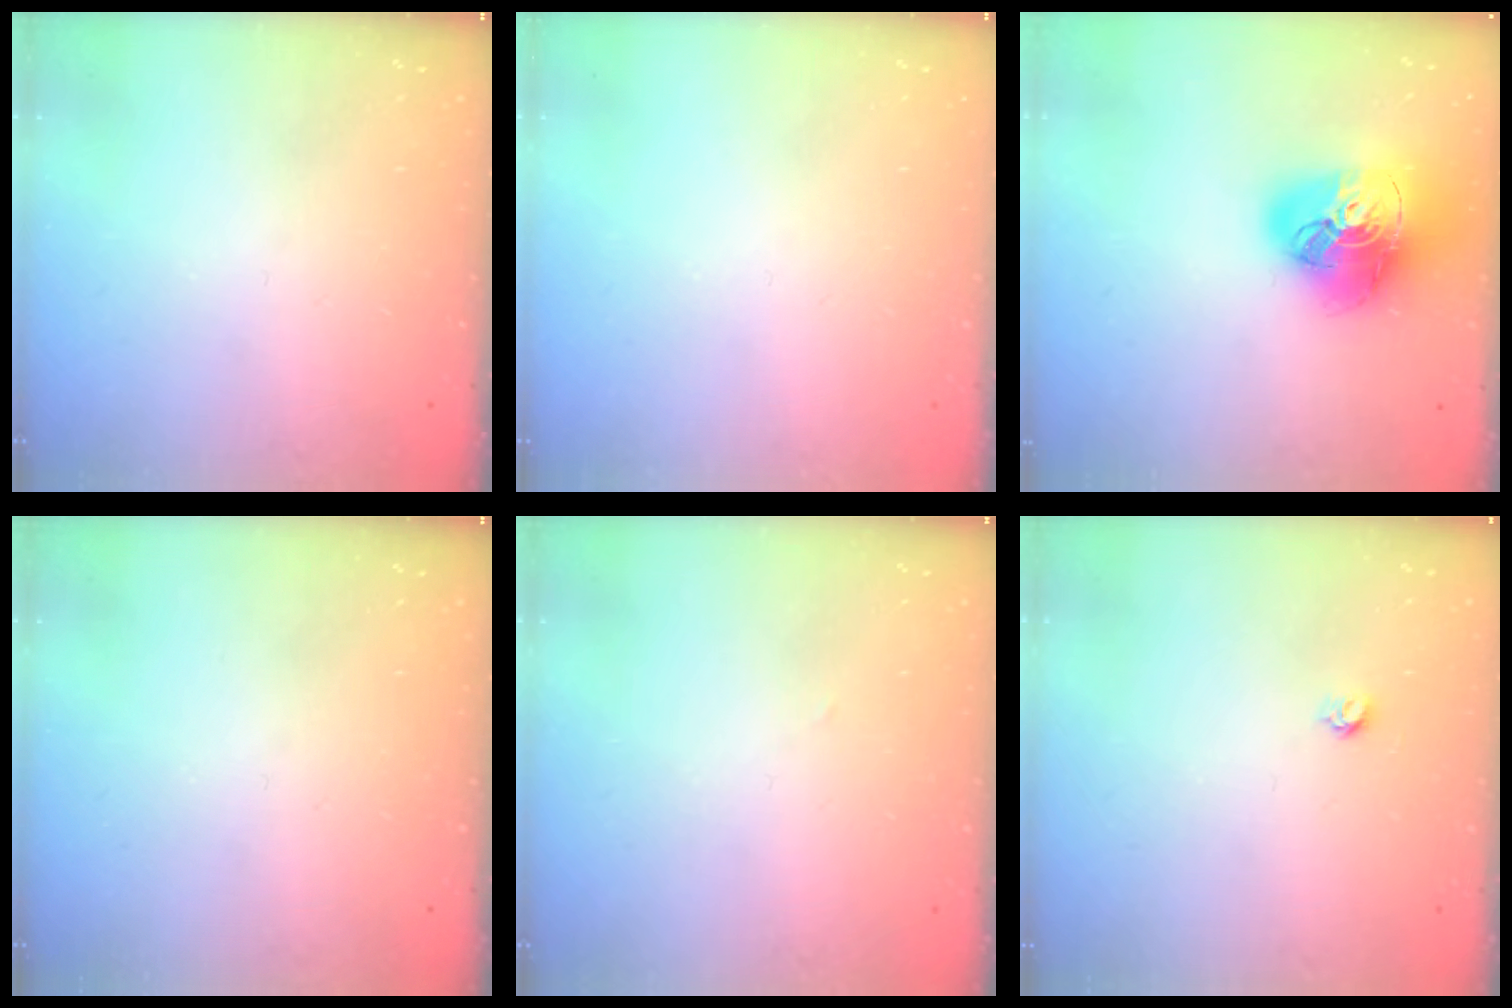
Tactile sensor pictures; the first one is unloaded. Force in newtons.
{"total": 0.0}
{"total": 20.6, "press": 20.5, "slide": 2.1}
{"total": 0.0}
{"total": 1.1, "press": 1.1, "slide": 0.1}
{"total": 3.4, "press": 3.4, "slide": 0.2}